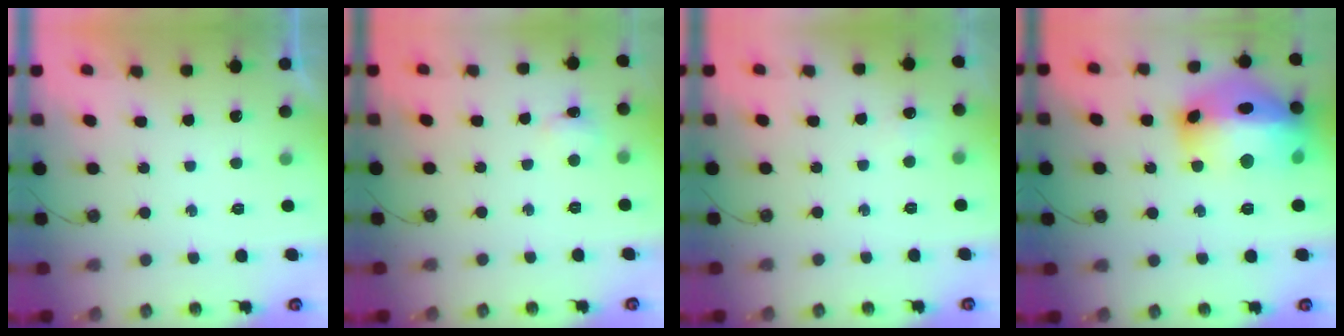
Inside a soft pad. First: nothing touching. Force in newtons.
{"total": 2.4, "press": 2.3, "slide": 0.5}
{"total": 4.1, "press": 4.0, "slide": 1.0}
{"total": 24.0, "press": 23.9, "slide": 2.5}